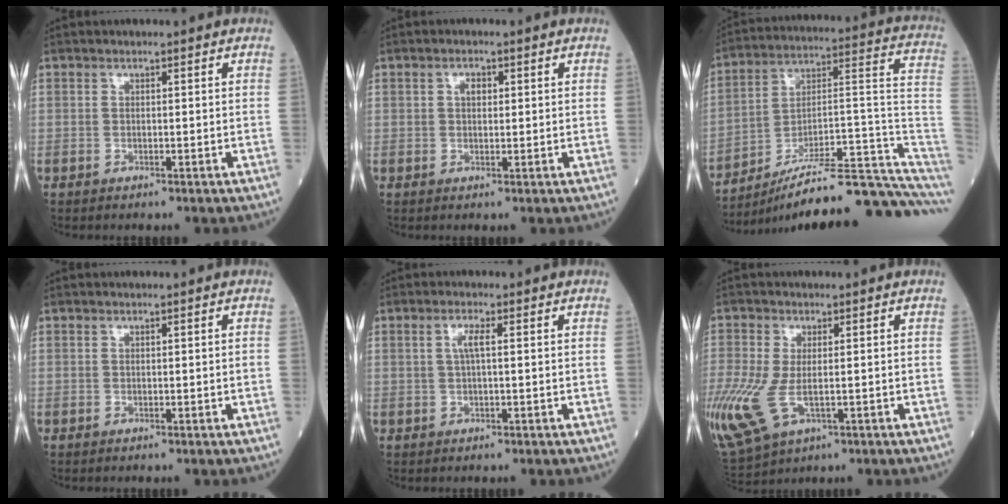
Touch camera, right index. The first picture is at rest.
{"total": 1.7, "force": [0.6, 1.0, 1.2], "torque": [-0.021, 0.004, 0.009]}
{"total": 22.3, "force": [-18.6, 0.5, 12.4], "torque": [-0.112, 0.050, -0.281]}
{"total": 0.0}
{"total": 2.0, "force": [0.5, 0.2, 2.0], "torque": [-0.043, 0.005, 0.009]}
{"total": 20.3, "force": [-6.3, 12.5, 14.7], "torque": [-0.433, -0.037, -0.101]}